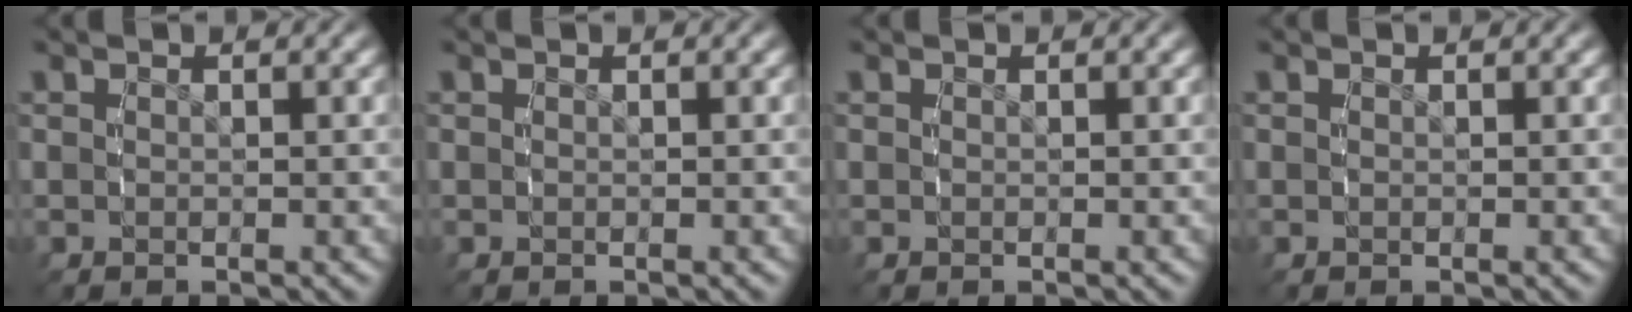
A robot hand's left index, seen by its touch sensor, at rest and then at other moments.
{"total": 0.0}
{"total": 0.0}
{"total": 0.0}